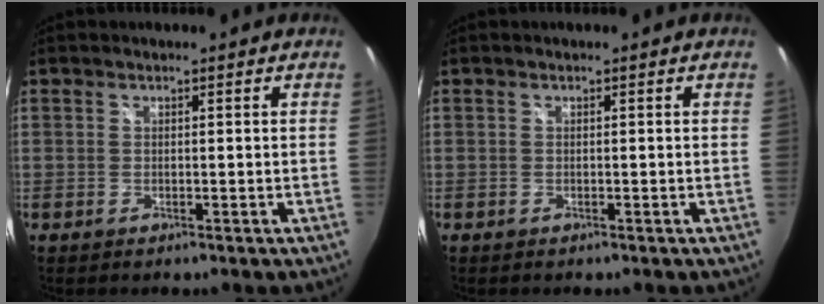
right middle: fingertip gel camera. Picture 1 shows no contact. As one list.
[{"total": 0.0}]